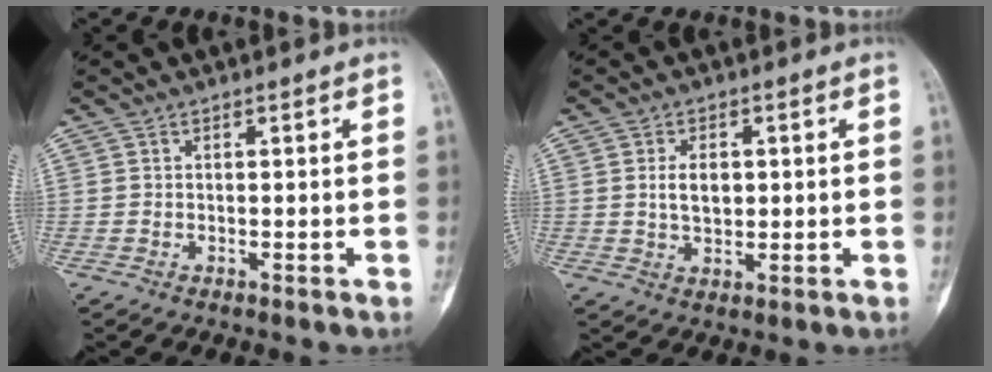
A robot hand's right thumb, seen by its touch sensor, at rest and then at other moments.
{"total": 4.8, "force": [0.7, 3.0, 3.6], "torque": [-0.053, -0.003, 0.014]}